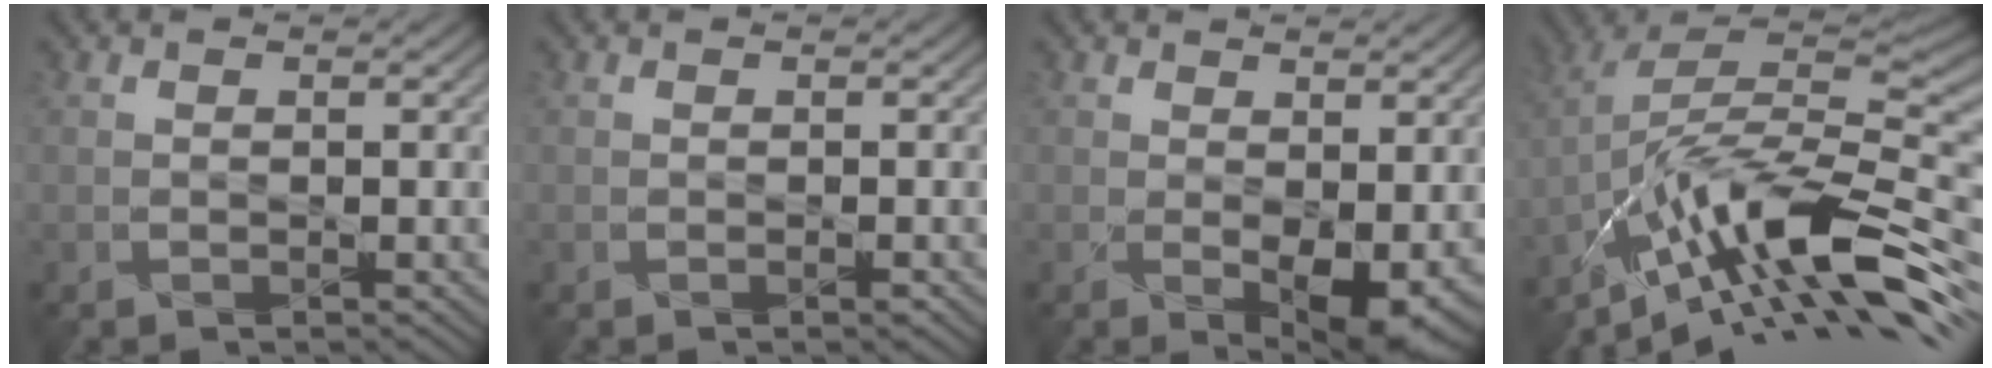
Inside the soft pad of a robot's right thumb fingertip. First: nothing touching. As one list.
[{"total": 0.5, "force": [-0.3, 0.0, 0.5], "torque": [-0.007, -0.001, -0.004]}, {"total": 4.5, "force": [-0.2, 2.1, 4.0], "torque": [-0.068, -0.018, 0.008]}, {"total": 14.6, "force": [-7.9, 4.3, 11.5], "torque": [-0.218, 0.027, -0.155]}]